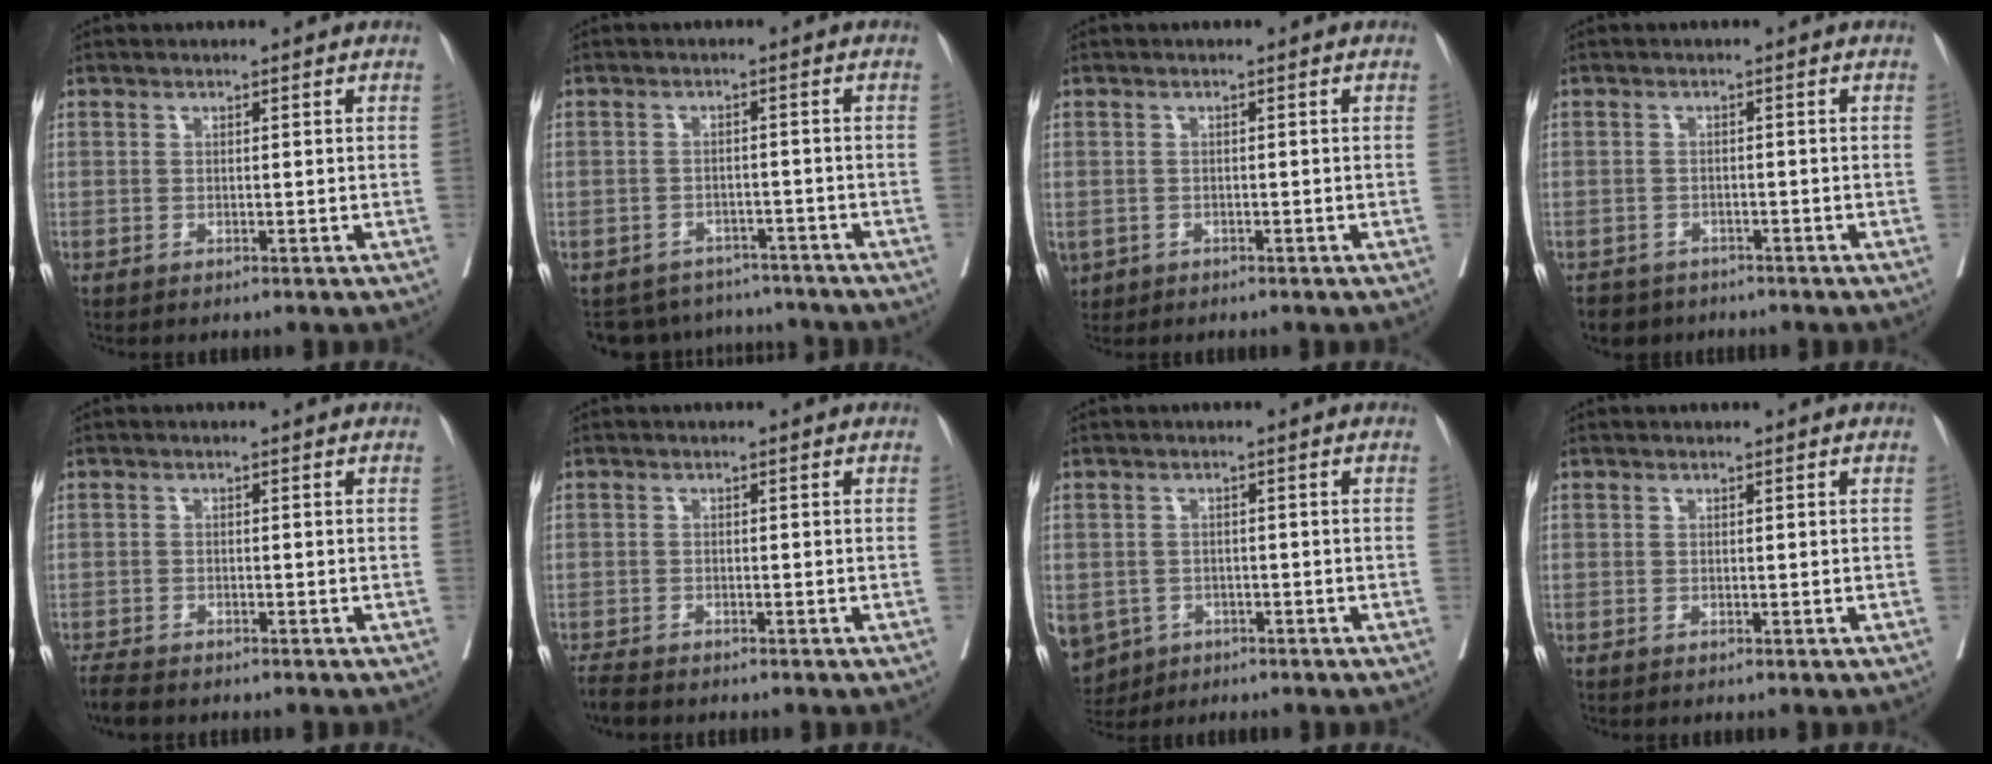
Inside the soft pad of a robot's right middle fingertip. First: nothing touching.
{"total": 9.0, "force": [-8.4, 3.2, 0.4], "torque": [-0.006, 0.013, -0.107]}
{"total": 3.4, "force": [-1.7, 2.7, 1.3], "torque": [-0.039, -0.005, -0.024]}
{"total": 5.0, "force": [-4.1, 2.8, 0.0], "torque": [0.004, -0.001, -0.065]}
{"total": 3.9, "force": [-3.5, 0.7, 1.6], "torque": [-0.033, -0.014, -0.061]}
{"total": 2.9, "force": [-2.8, 0.3, 0.9], "torque": [-0.021, -0.013, -0.051]}
{"total": 10.8, "force": [-5.2, 8.8, 3.5], "torque": [-0.116, -0.008, -0.069]}
{"total": 0.0}